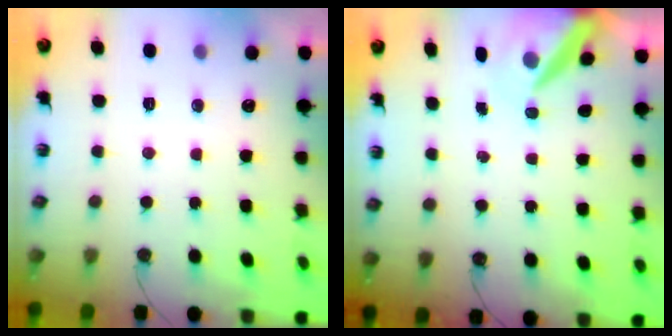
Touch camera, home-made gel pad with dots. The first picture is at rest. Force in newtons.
{"total": 8.4, "press": 8.3, "slide": 1.0}